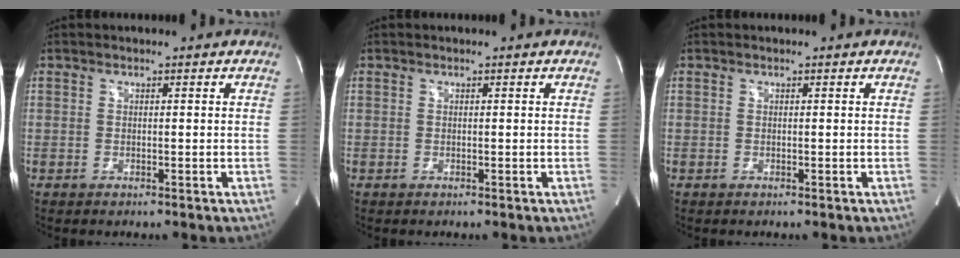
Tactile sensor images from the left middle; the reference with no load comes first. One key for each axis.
{"total": 0.0}
{"total": 0.0}